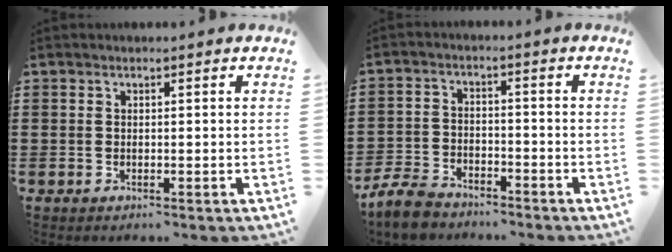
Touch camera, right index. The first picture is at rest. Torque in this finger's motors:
{"motor_torque": [-0.94, 1.19, -1.05, -0.21]}